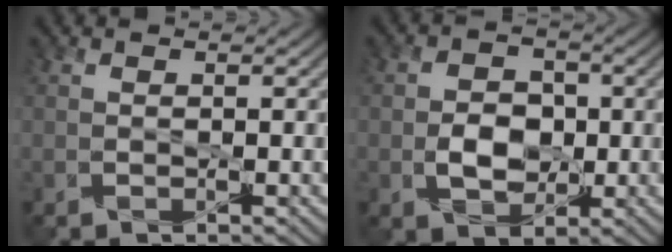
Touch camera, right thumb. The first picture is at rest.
{"total": 4.4, "force": [-0.9, 3.1, 3.0], "torque": [-0.054, 0.000, -0.017]}